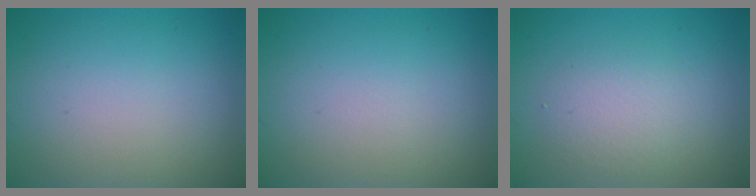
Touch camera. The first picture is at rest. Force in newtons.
{"total": 0.0}
{"total": 2.4, "press": 2.4, "slide": 0.2}